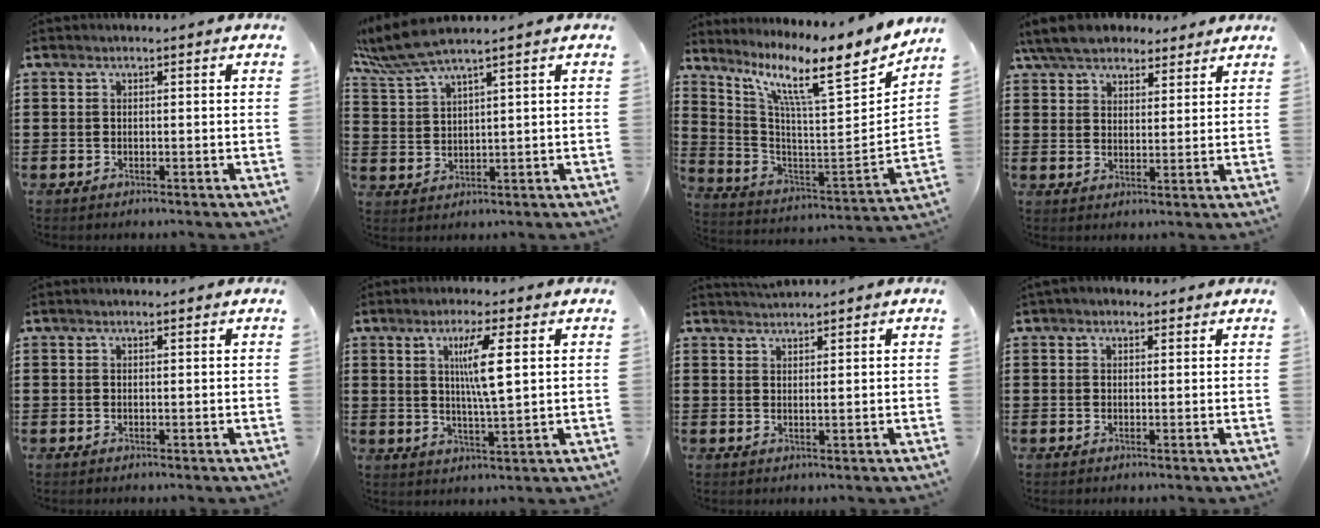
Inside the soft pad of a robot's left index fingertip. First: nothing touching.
{"total": 5.5, "force": [4.3, 0.5, 3.4], "torque": [-0.089, -0.013, 0.073]}
{"total": 10.9, "force": [7.7, 1.2, 7.7], "torque": [-0.158, -0.067, 0.113]}
{"total": 6.8, "force": [6.0, 2.3, 2.2], "torque": [-0.067, -0.007, 0.113]}
{"total": 0.6, "force": [0.5, 0.1, 0.4], "torque": [-0.009, 0.000, 0.009]}
{"total": 6.9, "force": [2.3, 0.8, 6.5], "torque": [-0.124, 0.000, 0.032]}
{"total": 1.6, "force": [1.6, 0.0, 0.4], "torque": [-0.009, 0.001, 0.031]}
{"total": 1.7, "force": [1.3, 1.1, 0.4], "torque": [-0.012, 0.007, 0.026]}